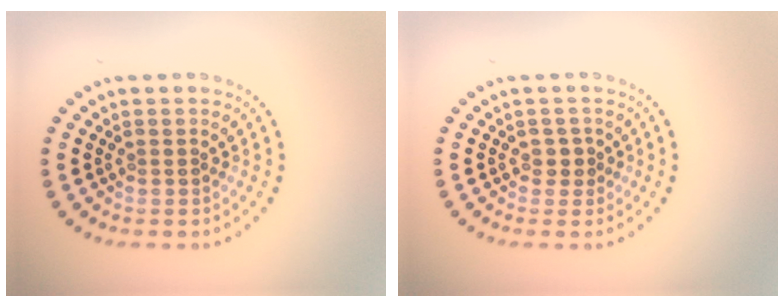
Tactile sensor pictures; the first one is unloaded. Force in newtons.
{"total": 1.2, "press": 1.0, "slide": 0.6}